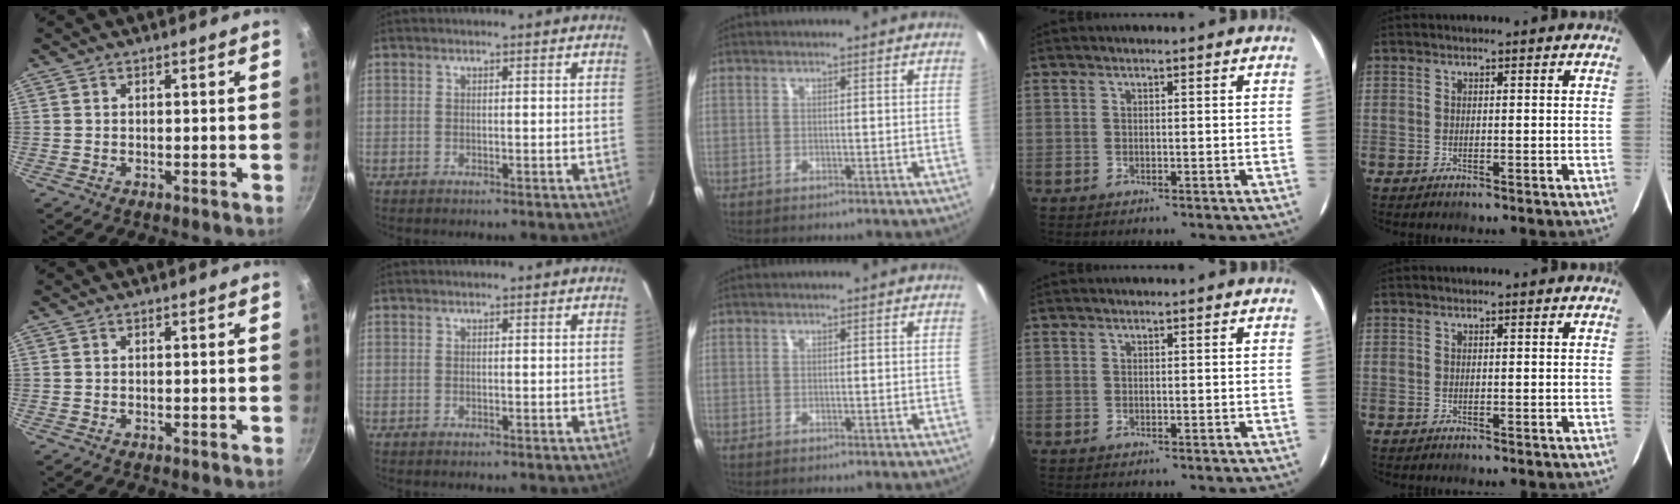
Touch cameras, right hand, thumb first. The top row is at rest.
{}